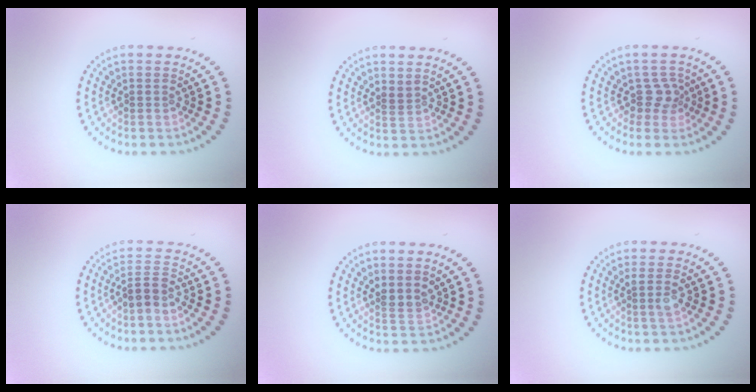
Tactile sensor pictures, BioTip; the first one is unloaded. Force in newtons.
{"total": 0.6, "press": 0.2, "slide": 0.5}
{"total": 1.9, "press": 1.4, "slide": 1.3}
{"total": 2.0, "press": 1.6, "slide": 1.2}
{"total": 1.8, "press": 1.4, "slide": 1.2}
{"total": 1.6, "press": 1.4, "slide": 0.8}